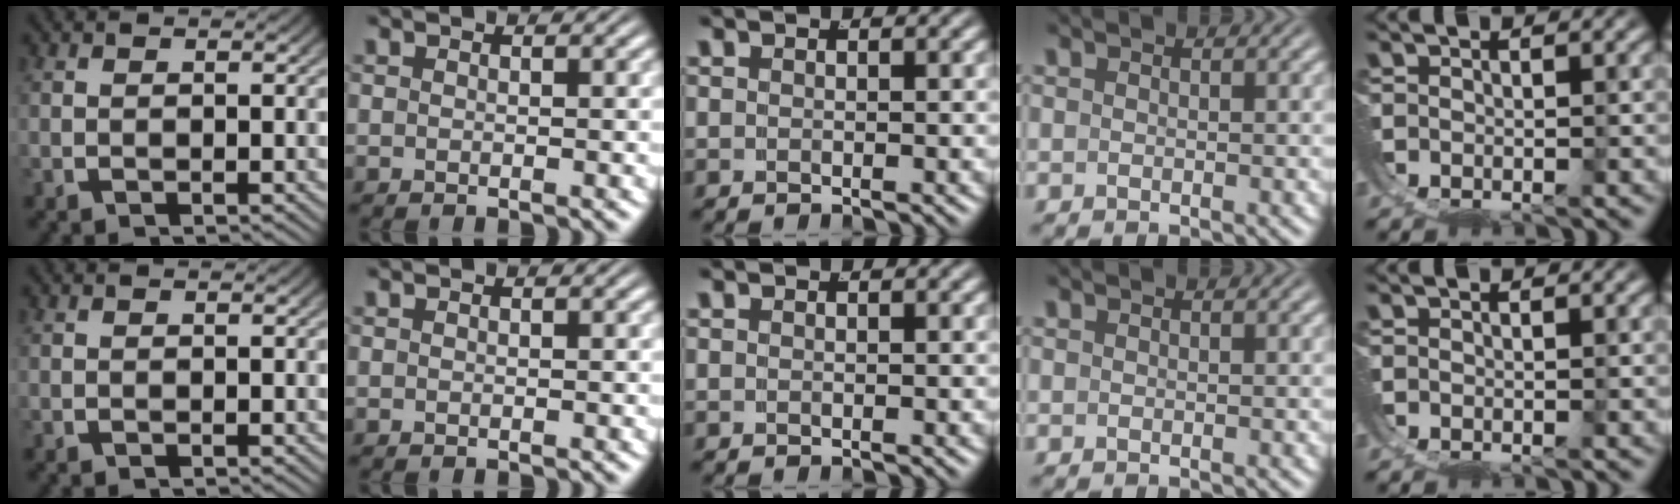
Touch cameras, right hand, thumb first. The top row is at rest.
{}